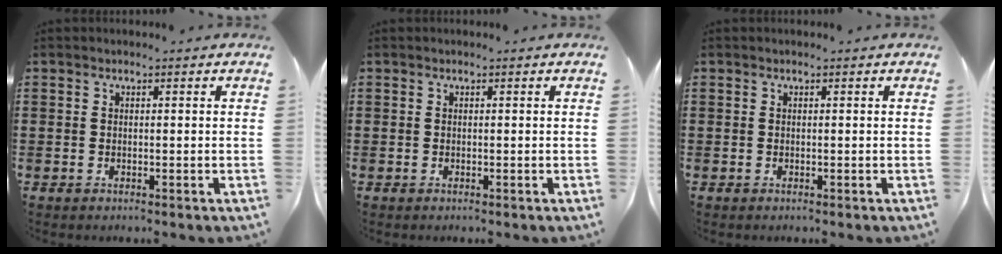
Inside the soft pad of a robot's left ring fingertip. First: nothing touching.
{"total": 0.0}
{"total": 0.0}